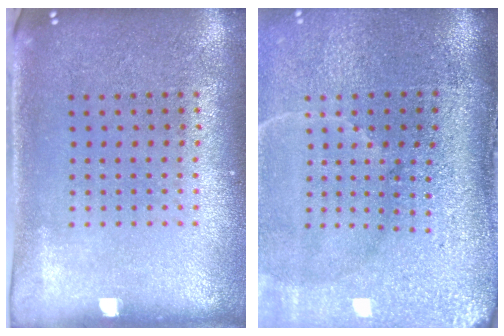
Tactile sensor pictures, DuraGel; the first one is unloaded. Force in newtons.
{"total": 5.0, "press": 4.2, "slide": 2.7}